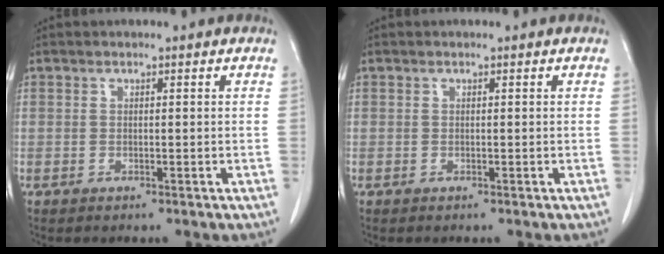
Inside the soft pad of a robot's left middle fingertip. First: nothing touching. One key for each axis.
{"total": 0.0}